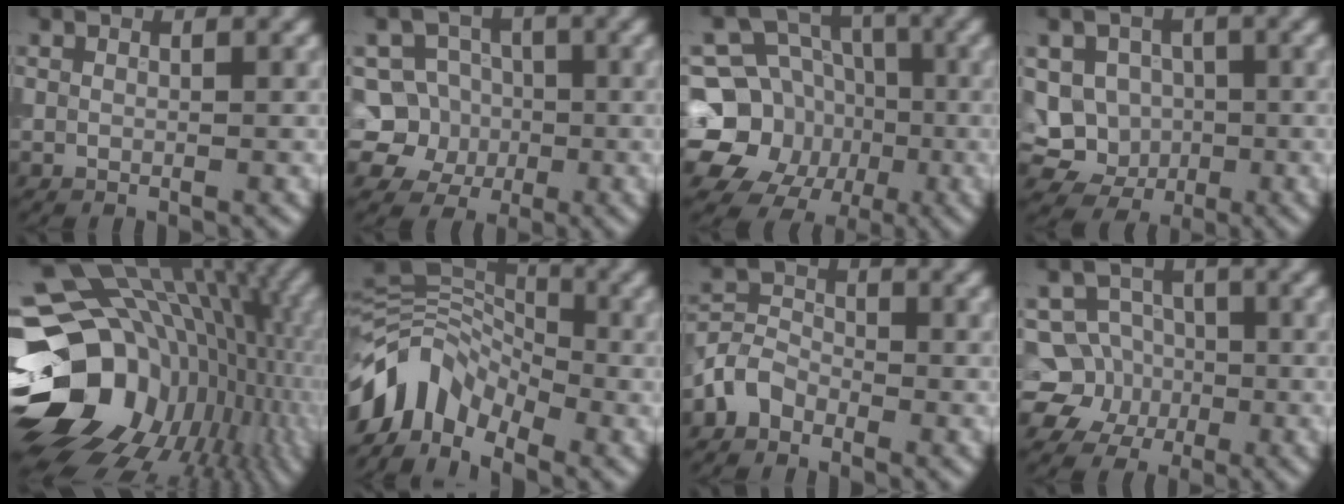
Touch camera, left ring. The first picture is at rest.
{"total": 6.6, "force": [-1.0, 6.2, 1.9], "torque": [-0.014, 0.026, -0.051]}
{"total": 12.1, "force": [-2.4, 10.9, 4.7], "torque": [-0.079, -0.015, -0.071]}
{"total": 7.8, "force": [-1.0, 7.3, 2.5], "torque": [-0.033, 0.021, -0.053]}
{"total": 20.5, "force": [-2.9, 15.7, 12.8], "torque": [-0.205, -0.012, -0.039]}
{"total": 7.6, "force": [-4.0, 4.9, 4.3], "torque": [-0.073, 0.010, -0.091]}
{"total": 2.9, "force": [-1.8, 2.0, 1.1], "torque": [-0.019, 0.011, -0.045]}
{"total": 7.7, "force": [-1.9, 7.2, 1.8], "torque": [-0.018, 0.017, -0.062]}